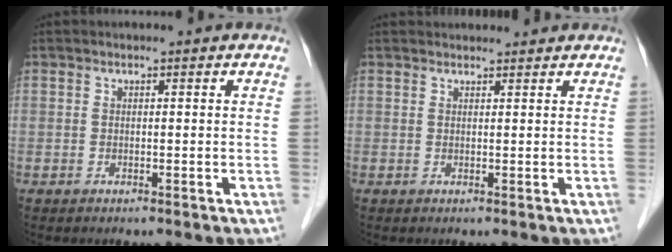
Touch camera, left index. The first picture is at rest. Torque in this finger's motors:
{"motor_torque": [-0.41, -0.38, 0.02, 0.01]}